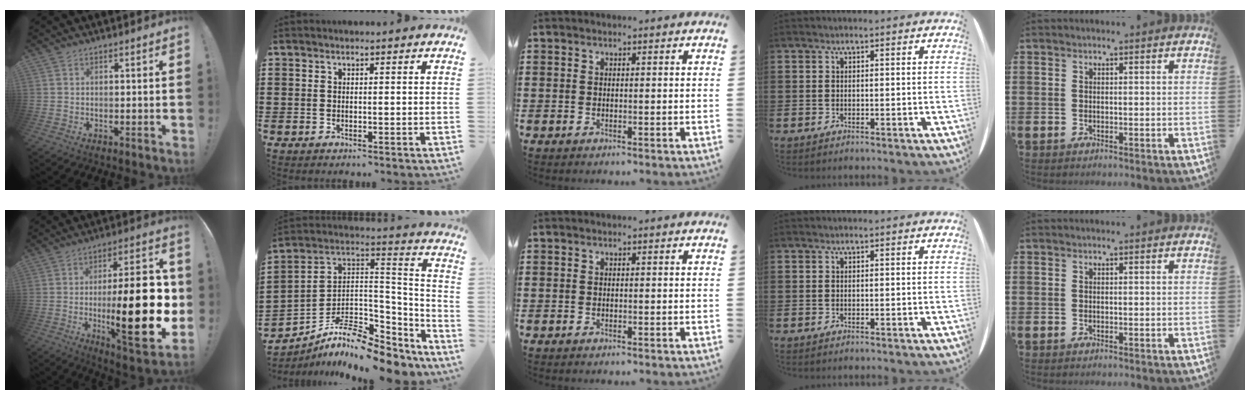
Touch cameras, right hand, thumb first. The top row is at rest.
{"thumb": {"total": 26.8, "force": [-2.0, 7.7, 25.5], "torque": [-0.385, -0.005, -0.024]}, "index": {"total": 9.9, "force": [-7.8, 3.8, 4.7], "torque": [-0.091, 0.011, -0.152]}}